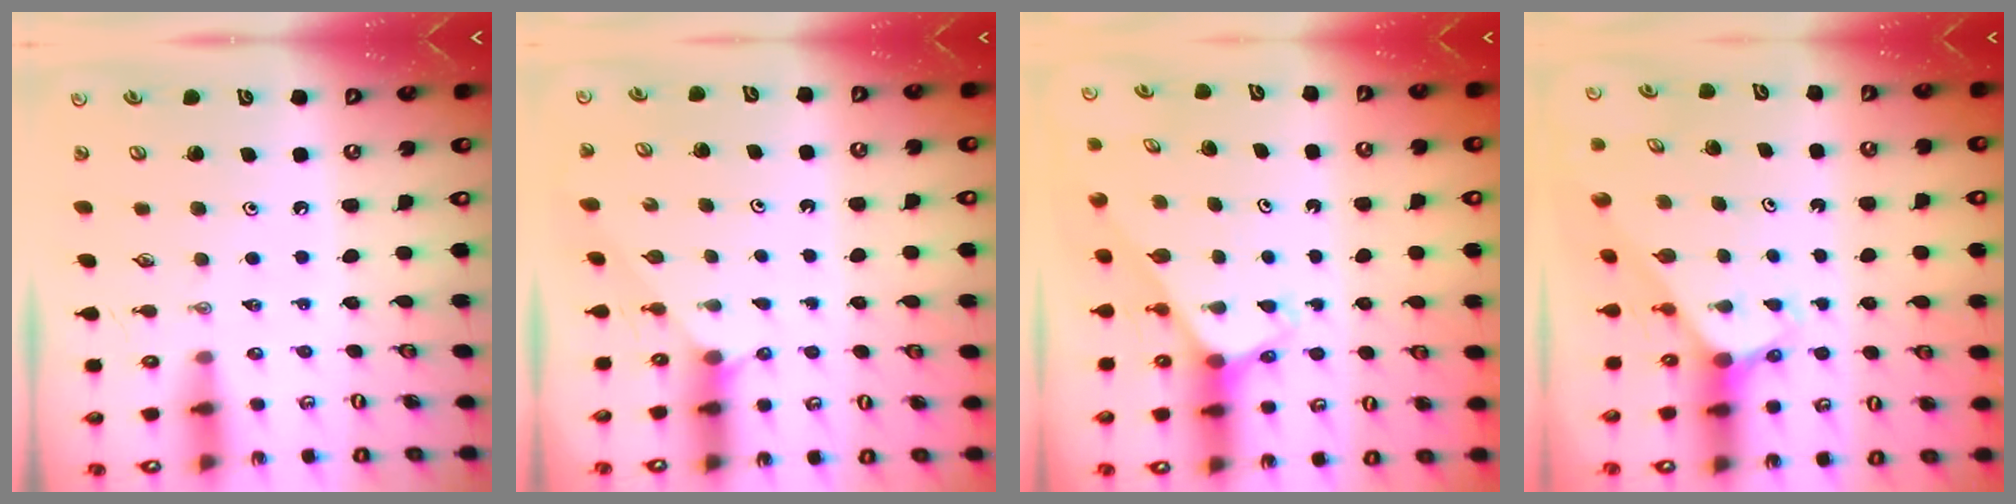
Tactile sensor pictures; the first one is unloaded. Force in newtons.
{"total": 2.5, "press": 2.5, "slide": 0.2}
{"total": 2.8, "press": 2.8, "slide": 0.2}
{"total": 2.8, "press": 2.8, "slide": 0.2}